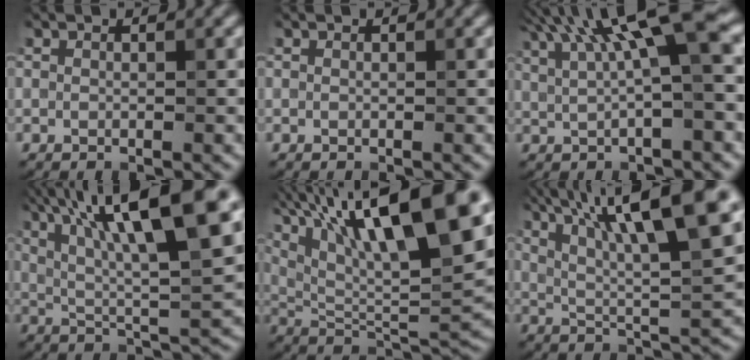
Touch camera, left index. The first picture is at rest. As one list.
[{"total": 0.0}, {"total": 8.3, "force": [3.3, 1.8, 7.4], "torque": [-0.124, 0.018, 0.056]}, {"total": 14.9, "force": [6.8, 3.6, 12.8], "torque": [-0.218, 0.021, 0.115]}, {"total": 18.9, "force": [9.7, 5.9, 15.1], "torque": [-0.253, 0.035, 0.165]}, {"total": 14.2, "force": [7.0, 3.3, 12.0], "torque": [-0.201, 0.019, 0.118]}]